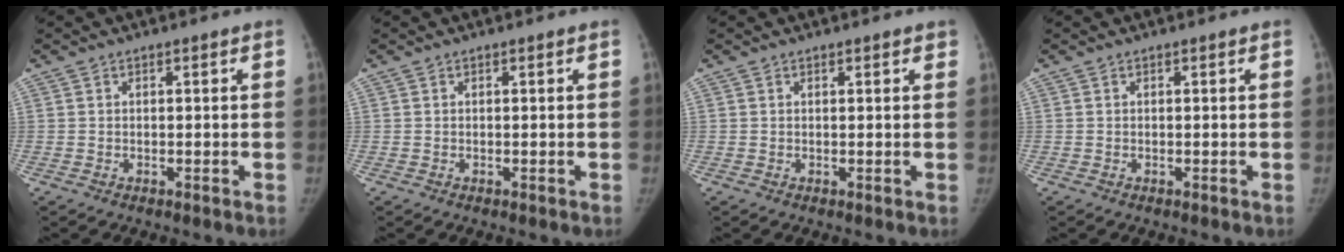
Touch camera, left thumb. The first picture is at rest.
{"total": 0.0}
{"total": 1.1, "force": [0.8, 0.4, 0.5], "torque": [-0.003, -0.001, 0.010]}
{"total": 0.0}